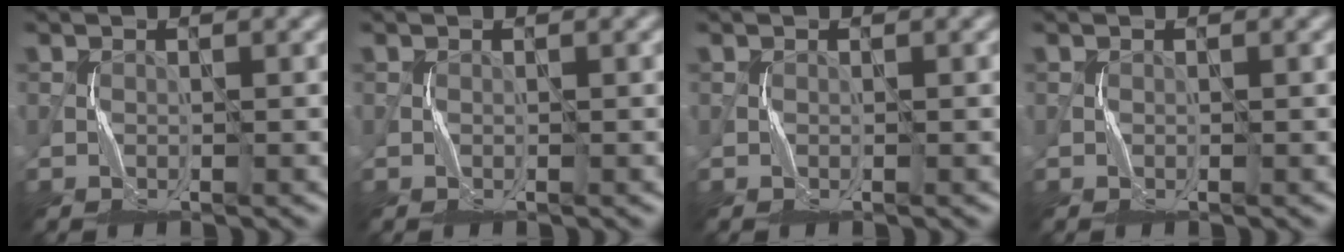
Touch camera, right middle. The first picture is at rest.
{"total": 0.0}
{"total": 0.0}
{"total": 0.0}